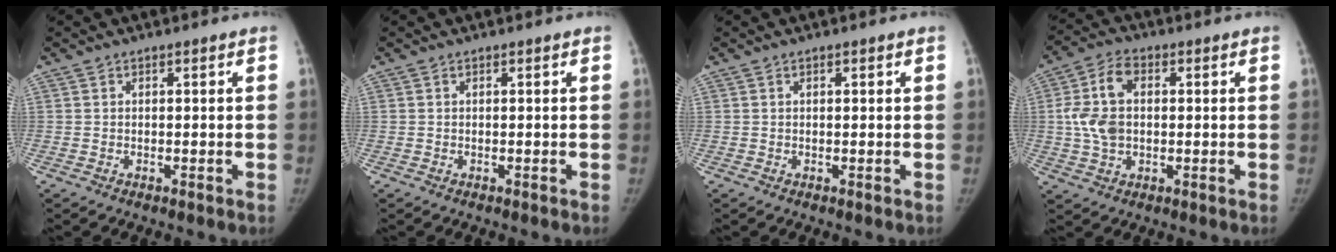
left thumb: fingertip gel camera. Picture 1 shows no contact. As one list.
[{"total": 0.0}, {"total": 0.7, "force": [0.2, 0.2, 0.6], "torque": [-0.010, 0.002, 0.004]}, {"total": 9.4, "force": [0.6, 6.2, 7.0], "torque": [-0.138, 0.015, 0.011]}]